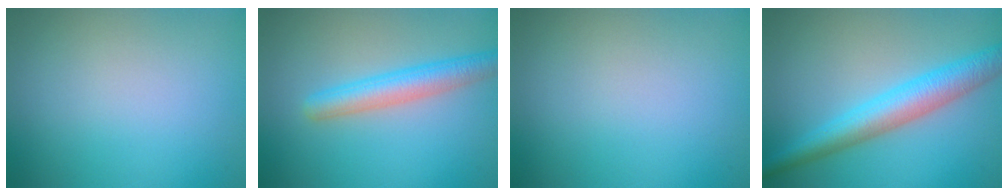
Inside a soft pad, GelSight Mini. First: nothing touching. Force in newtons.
{"total": 4.1, "press": 4.1, "slide": 0.1}
{"total": 0.0}
{"total": 5.5, "press": 5.5, "slide": 0.1}